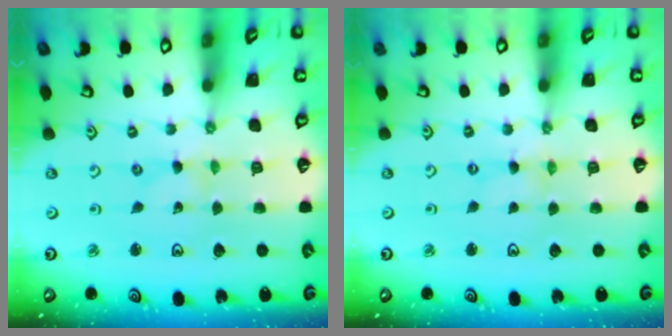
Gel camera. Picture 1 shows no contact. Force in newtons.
{"total": 0.0}